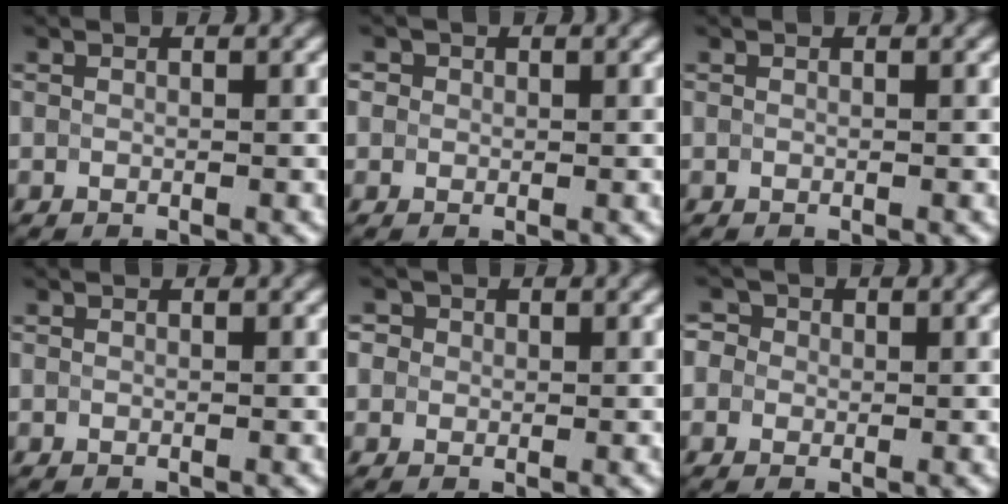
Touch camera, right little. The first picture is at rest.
{"total": 1.1, "force": [0.3, 1.0, 0.3], "torque": [0.003, -0.001, -0.001]}
{"total": 0.0}
{"total": 0.0}
{"total": 2.1, "force": [0.9, 1.8, 0.7], "torque": [-0.011, 0.006, 0.007]}
{"total": 3.0, "force": [1.2, 2.5, 1.2], "torque": [-0.005, 0.020, -0.006]}